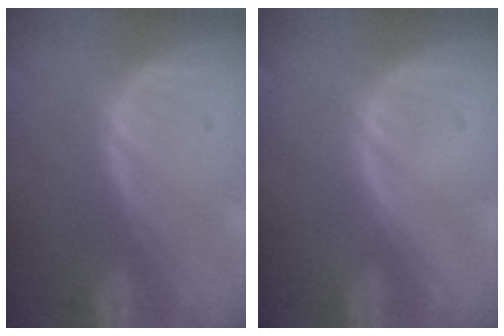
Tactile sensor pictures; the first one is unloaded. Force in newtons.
{"total": 0.0}